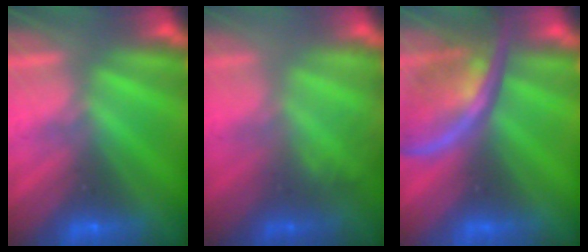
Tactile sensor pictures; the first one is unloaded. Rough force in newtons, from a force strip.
{"total": 2.8}
{"total": 2.7}